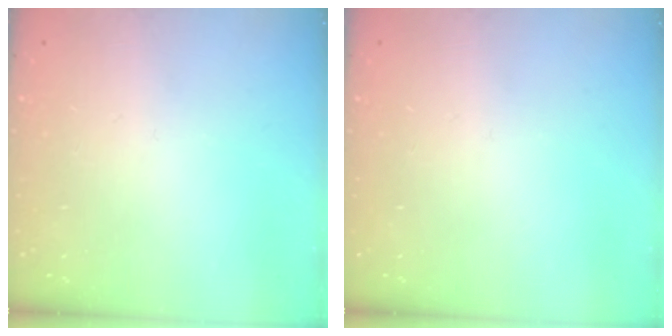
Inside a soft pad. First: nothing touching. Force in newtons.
{"total": 0.0}